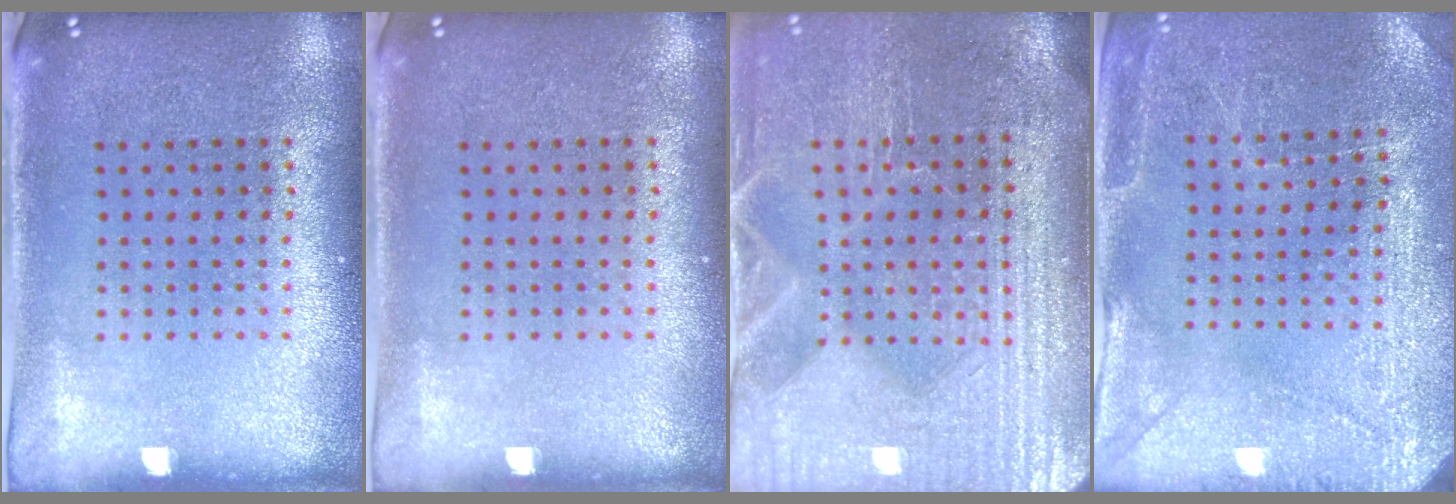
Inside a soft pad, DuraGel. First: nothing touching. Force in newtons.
{"total": 0.0}
{"total": 4.1, "press": 3.9, "slide": 1.4}
{"total": 2.8, "press": 2.8, "slide": 0.4}